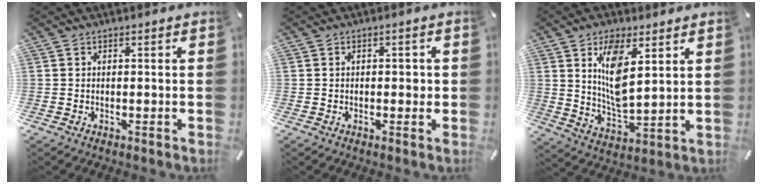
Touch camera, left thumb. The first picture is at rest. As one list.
[{"total": 1.6, "force": [-0.1, 1.0, 1.2], "torque": [-0.022, 0.004, -0.004]}, {"total": 11.1, "force": [5.2, 5.1, 8.4], "torque": [-0.164, -0.015, 0.089]}]